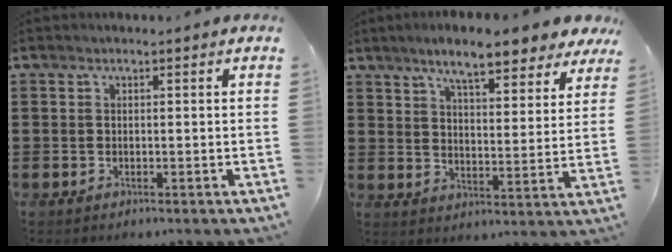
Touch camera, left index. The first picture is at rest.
{"total": 8.0, "force": [6.8, 1.1, 4.0], "torque": [-0.086, -0.026, 0.116]}